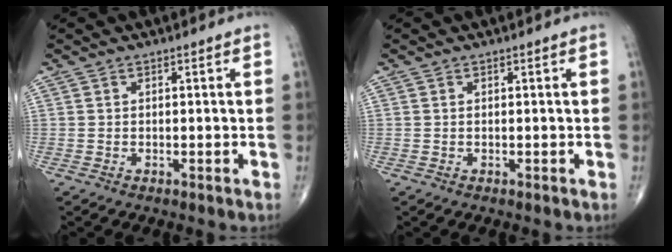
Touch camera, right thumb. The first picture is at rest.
{"total": 0.0}